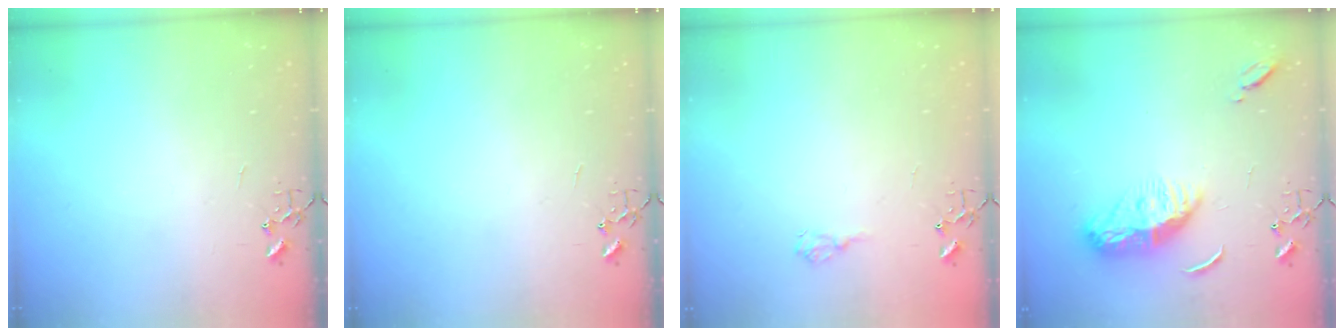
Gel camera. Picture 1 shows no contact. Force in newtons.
{"total": 0.0}
{"total": 6.8, "press": 6.8, "slide": 0.9}
{"total": 11.6, "press": 11.6, "slide": 1.0}